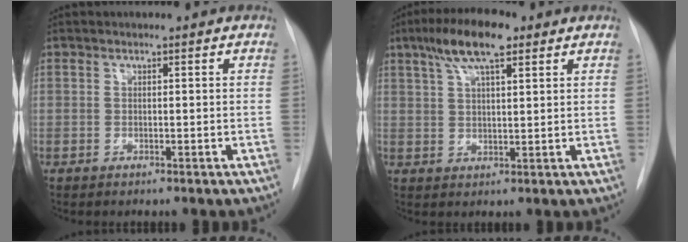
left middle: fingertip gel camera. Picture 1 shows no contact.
{"total": 8.7, "force": [5.2, 2.1, 6.7], "torque": [-0.128, 0.020, 0.089]}